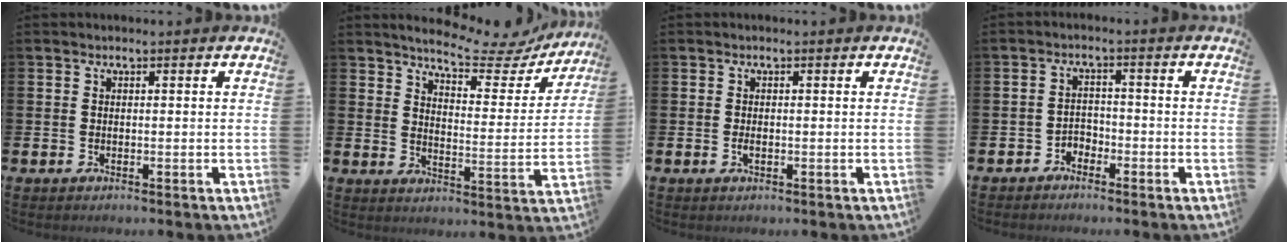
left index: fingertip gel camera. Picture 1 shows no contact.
{"total": 7.3, "force": [6.7, 1.5, 2.5], "torque": [-0.054, -0.049, 0.107]}
{"total": 0.9, "force": [-0.2, 0.4, 0.8], "torque": [-0.022, 0.003, -0.003]}
{"total": 2.2, "force": [-2.0, 1.0, 0.0], "torque": [-0.013, 0.005, -0.044]}